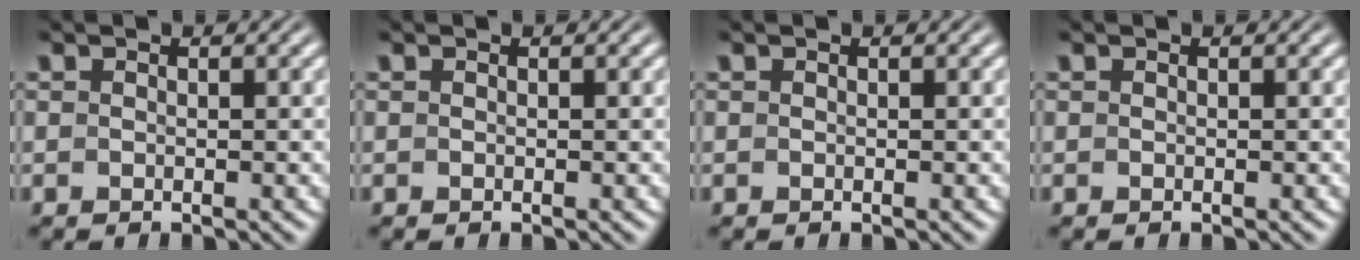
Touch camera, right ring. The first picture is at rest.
{"total": 0.0}
{"total": 0.0}
{"total": 0.0}